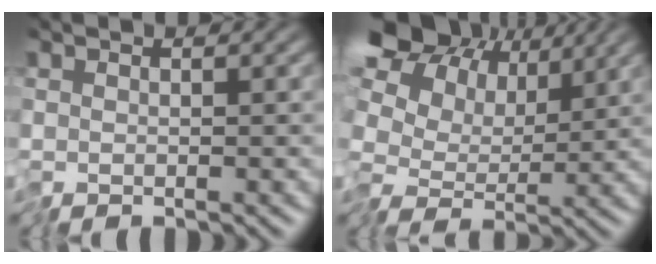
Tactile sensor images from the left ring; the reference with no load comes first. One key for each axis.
{"total": 11.9, "fx": 3.3, "fy": 8.8, "fz": 7.3, "tx": -0.154, "ty": 0.024, "tz": 0.047}